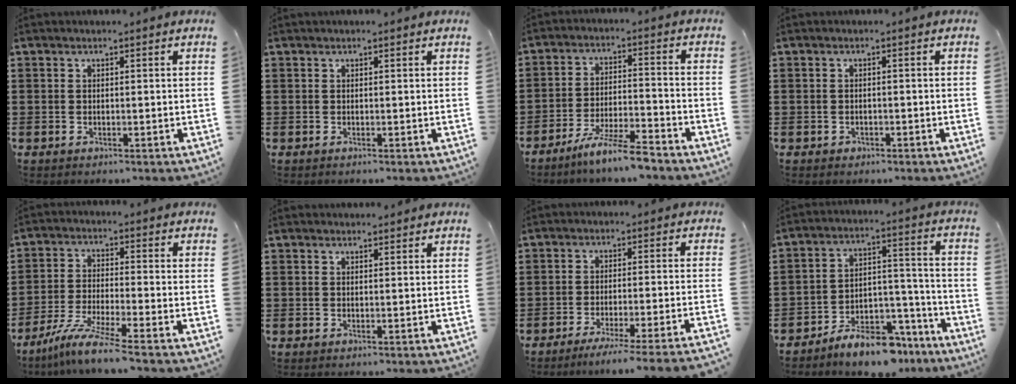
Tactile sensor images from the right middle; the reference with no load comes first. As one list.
[{"total": 0.0}, {"total": 7.3, "force": [-6.2, 0.0, 3.9], "torque": [-0.080, -0.008, -0.116]}, {"total": 0.6, "force": [-0.4, 0.4, 0.2], "torque": [-0.005, 0.000, -0.009]}, {"total": 7.0, "force": [-5.7, -0.4, 4.1], "torque": [-0.090, -0.020, -0.111]}, {"total": 1.0, "force": [1.0, 0.2, 0.0], "torque": [0.005, -0.002, 0.017]}, {"total": 4.3, "force": [-3.7, -0.9, 1.9], "torque": [-0.030, -0.015, -0.073]}, {"total": 9.2, "force": [-8.1, 2.6, 3.5], "torque": [-0.053, 0.034, -0.150]}]